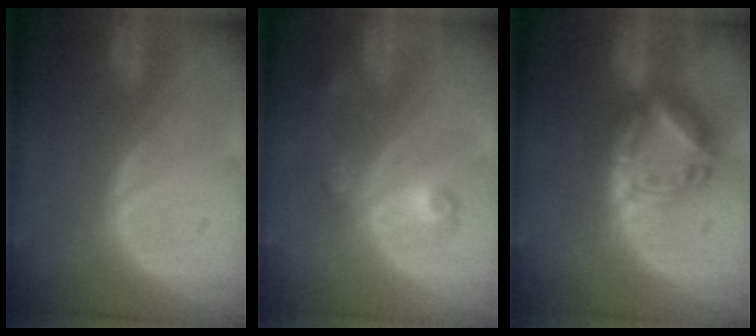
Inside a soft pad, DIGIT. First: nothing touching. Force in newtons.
{"total": 3.8, "press": 3.5, "slide": 1.6}
{"total": 8.1, "press": 7.0, "slide": 4.0}